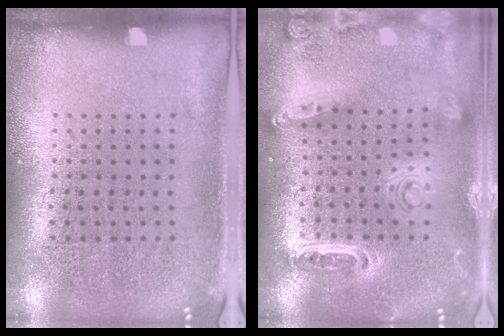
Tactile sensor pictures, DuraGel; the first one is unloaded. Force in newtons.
{"total": 1.2, "press": 1.2, "slide": 0.3}